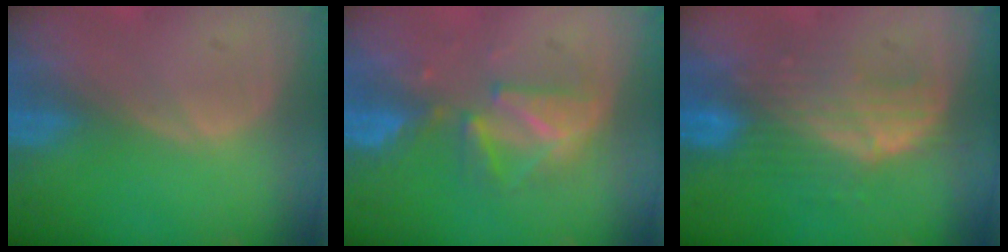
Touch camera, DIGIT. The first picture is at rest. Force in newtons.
{"total": 6.2, "press": 6.2, "slide": 0.6}
{"total": 7.7, "press": 7.6, "slide": 0.8}